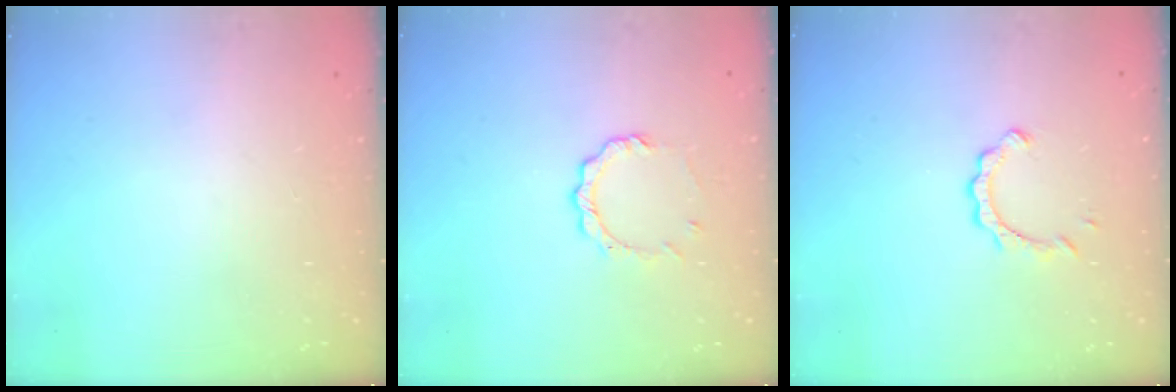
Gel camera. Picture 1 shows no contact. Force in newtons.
{"total": 5.5, "press": 5.5, "slide": 0.5}
{"total": 4.6, "press": 4.6, "slide": 0.4}